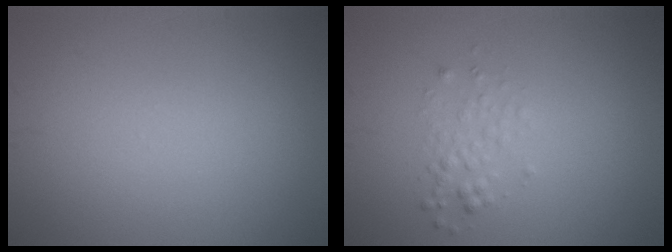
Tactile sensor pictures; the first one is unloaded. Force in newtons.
{"total": 1.4, "press": 1.4, "slide": 0.1}